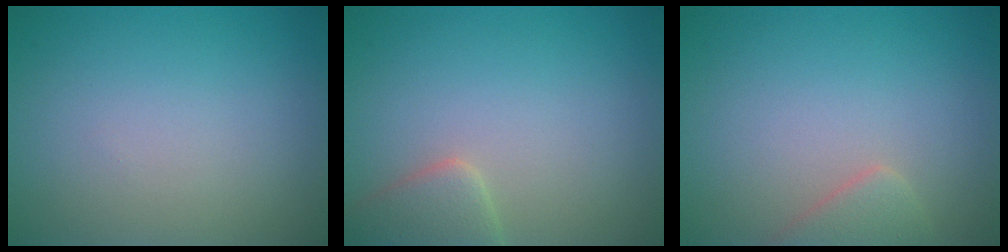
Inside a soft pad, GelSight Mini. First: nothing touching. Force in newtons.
{"total": 3.0, "press": 3.0, "slide": 0.2}
{"total": 2.1, "press": 2.1, "slide": 0.1}